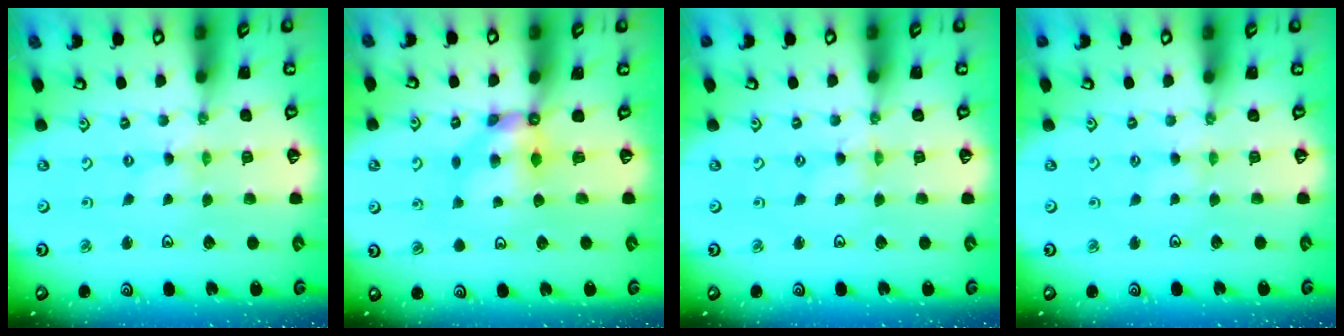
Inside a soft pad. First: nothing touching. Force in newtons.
{"total": 5.7, "press": 5.7, "slide": 0.3}
{"total": 0.0}
{"total": 2.3, "press": 2.3, "slide": 0.5}